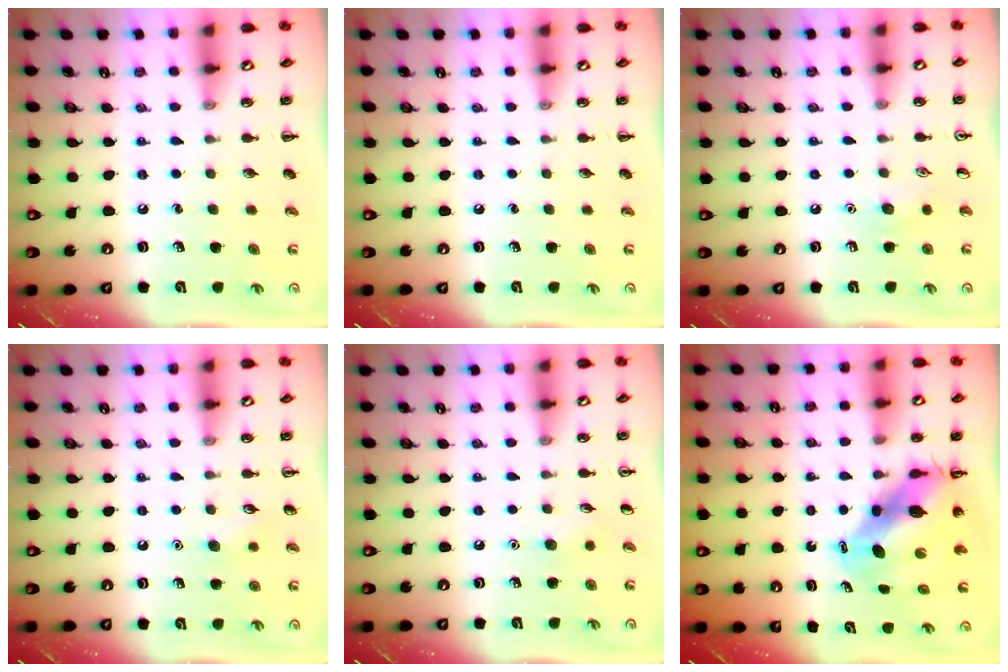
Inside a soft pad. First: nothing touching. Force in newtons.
{"total": 0.0}
{"total": 7.1, "press": 6.8, "slide": 2.1}
{"total": 6.4, "press": 6.2, "slide": 1.7}
{"total": 4.6, "press": 4.4, "slide": 1.3}
{"total": 10.0, "press": 9.6, "slide": 2.8}